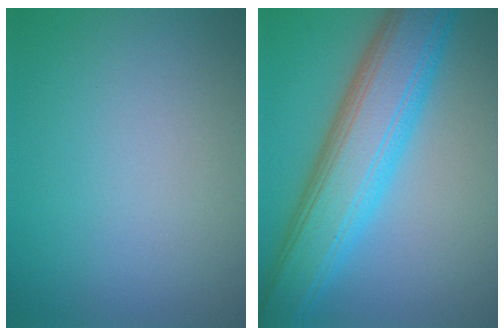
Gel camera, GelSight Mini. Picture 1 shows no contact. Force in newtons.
{"total": 8.9, "press": 8.9, "slide": 0.3}